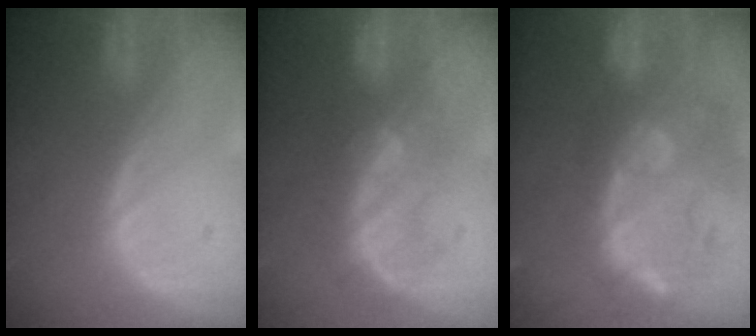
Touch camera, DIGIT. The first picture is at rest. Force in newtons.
{"total": 8.0, "press": 7.8, "slide": 1.6}
{"total": 13.1, "press": 11.3, "slide": 6.5}